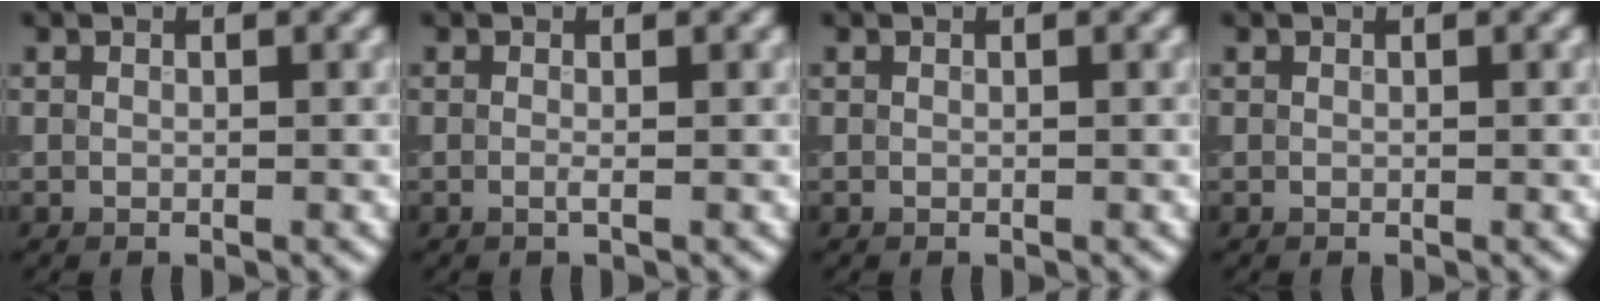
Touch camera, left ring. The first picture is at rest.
{"total": 0.5, "force": [-0.1, 0.1, 0.5], "torque": [-0.010, -0.005, -0.004]}
{"total": 0.0}
{"total": 0.0}